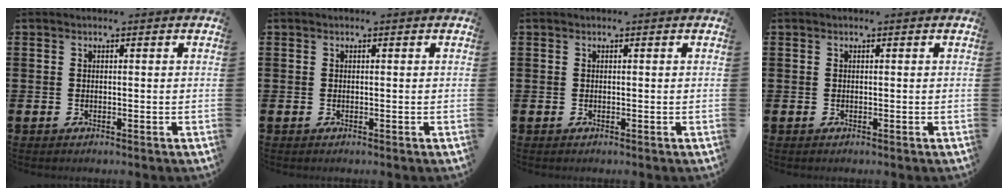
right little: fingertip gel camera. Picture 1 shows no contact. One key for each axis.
{"total": 0.0}
{"total": 0.0}
{"total": 0.0}